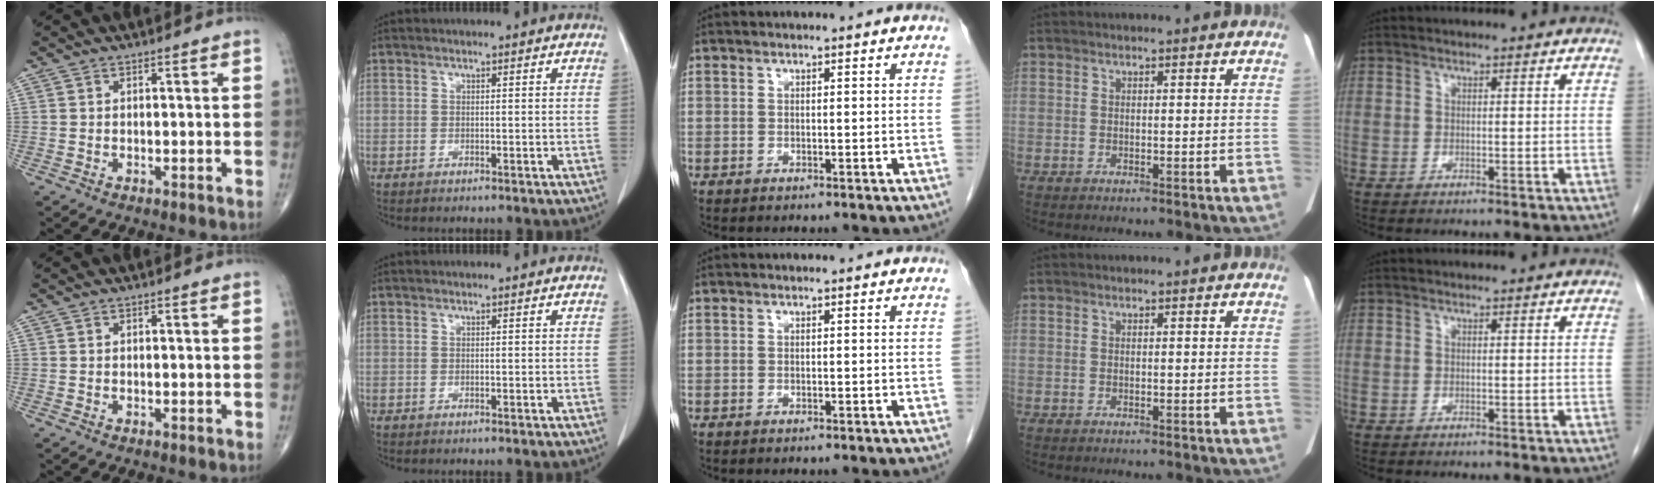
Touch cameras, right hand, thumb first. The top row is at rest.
{}